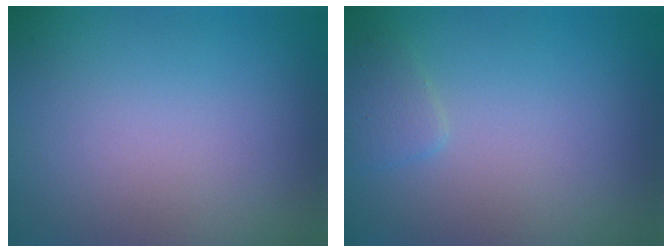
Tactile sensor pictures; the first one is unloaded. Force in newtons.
{"total": 1.2, "press": 1.2, "slide": 0.1}